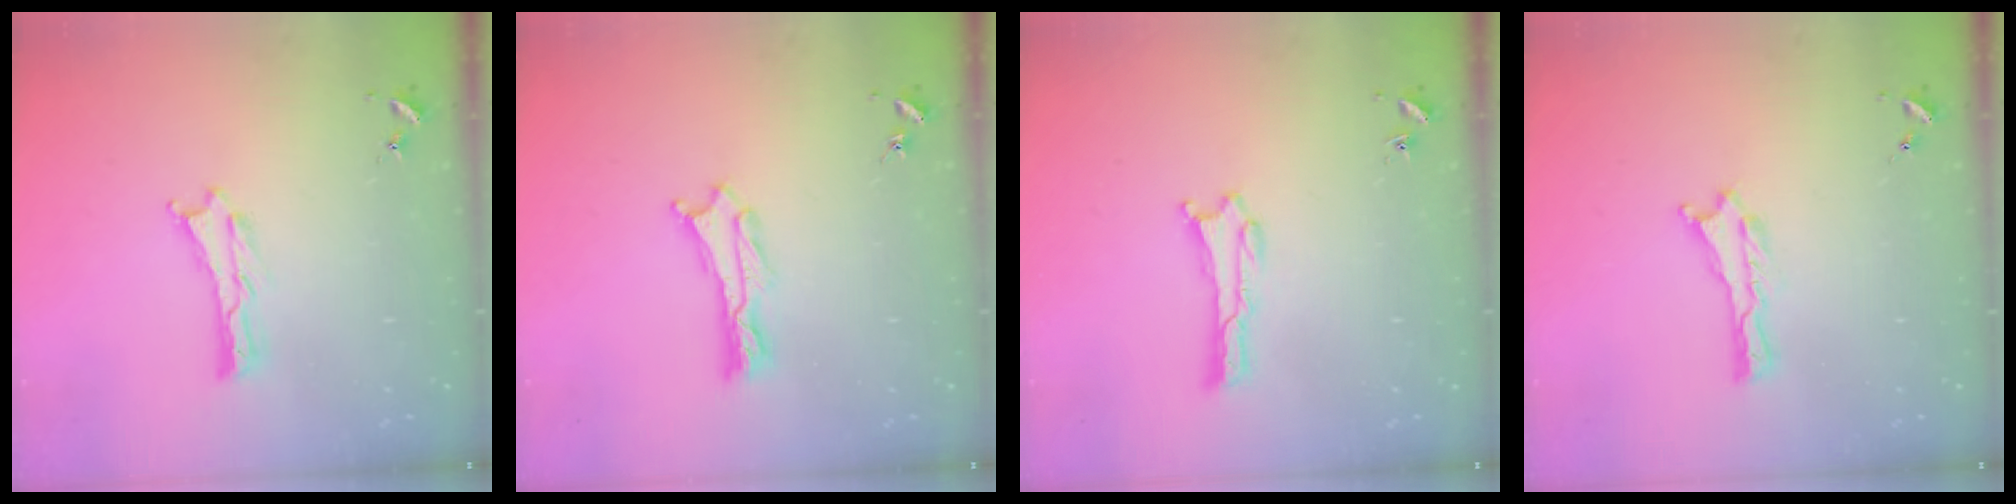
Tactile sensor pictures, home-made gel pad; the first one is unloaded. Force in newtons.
{"total": 0.7, "press": 0.6, "slide": 0.2}
{"total": 0.0}
{"total": 0.0}